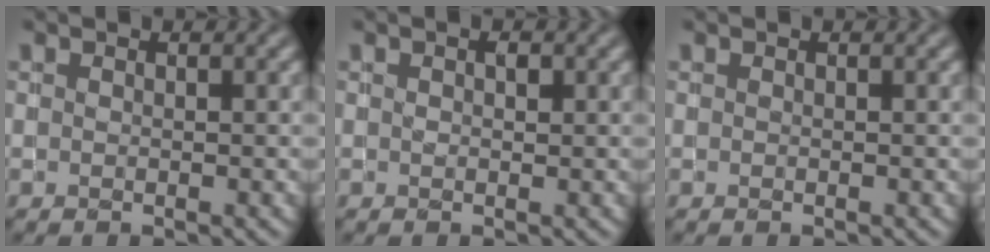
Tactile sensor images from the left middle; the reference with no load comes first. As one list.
[{"total": 1.0, "force": [0.1, 0.6, 0.7], "torque": [-0.012, -0.001, 0.004]}, {"total": 0.0}]